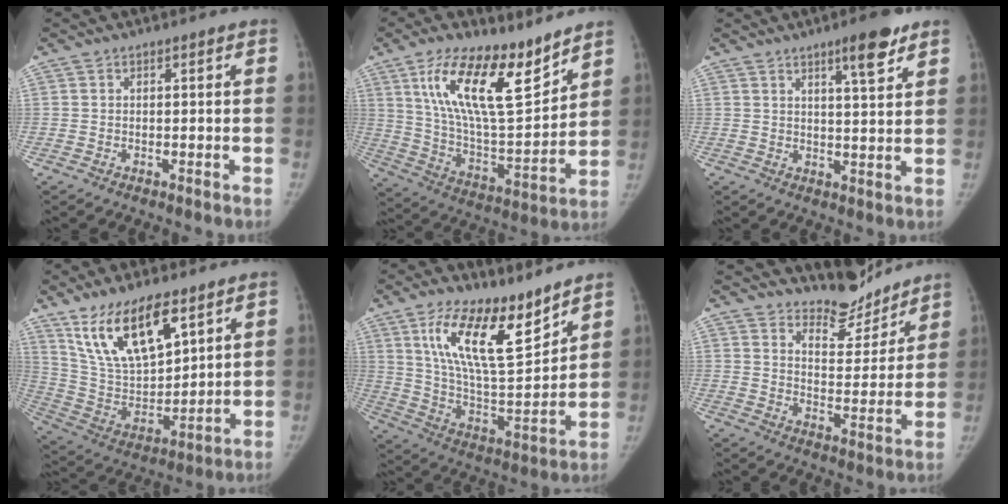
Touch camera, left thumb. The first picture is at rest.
{"total": 20.2, "force": [12.2, 7.3, 14.4], "torque": [-0.220, -0.071, 0.227]}
{"total": 7.2, "force": [4.6, 1.3, 5.3], "torque": [-0.072, -0.028, 0.068]}
{"total": 17.6, "force": [10.7, 7.3, 12.0], "torque": [-0.186, -0.047, 0.216]}
{"total": 18.2, "force": [11.4, 6.4, 12.6], "torque": [-0.183, -0.073, 0.215]}
{"total": 9.4, "force": [8.9, 2.9, 0.8], "torque": [0.020, -0.084, 0.145]}